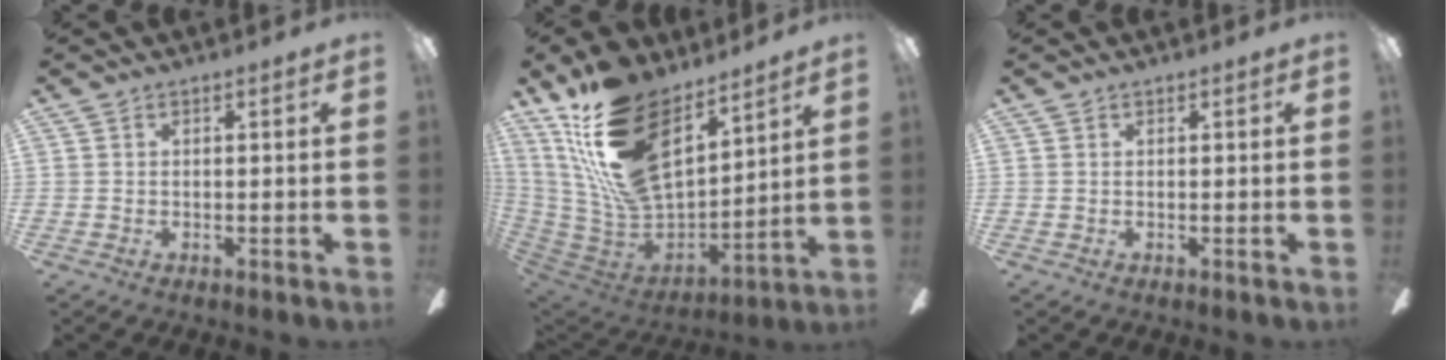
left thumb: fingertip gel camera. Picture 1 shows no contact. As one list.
[{"total": 22.8, "force": [14.1, 11.6, 13.7], "torque": [-0.290, -0.089, 0.257]}, {"total": 0.0}]